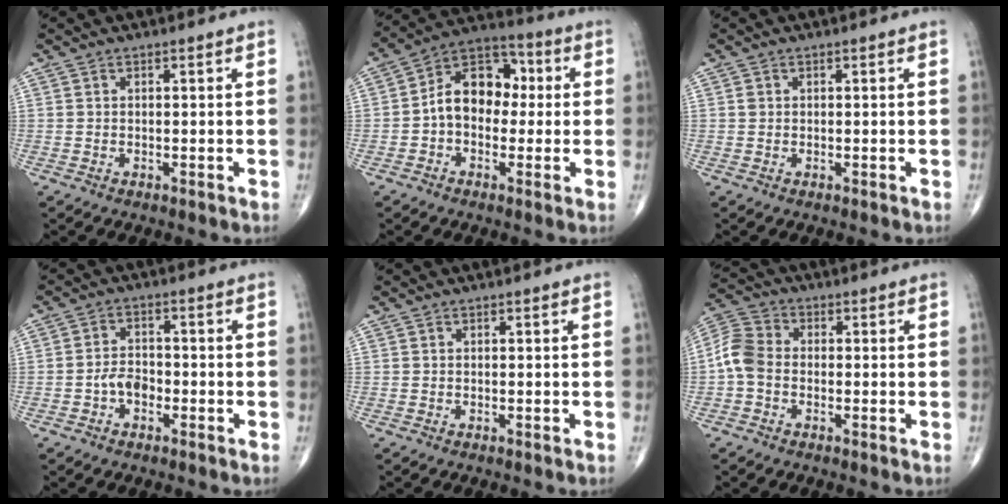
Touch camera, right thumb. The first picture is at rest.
{"total": 12.0, "force": [-0.1, 8.6, 8.4], "torque": [-0.104, 0.040, -0.016]}
{"total": 0.6, "force": [0.1, 0.6, 0.2], "torque": [-0.001, 0.001, 0.002]}
{"total": 4.1, "force": [-1.6, 2.8, 2.6], "torque": [-0.032, 0.020, -0.035]}
{"total": 0.0}
{"total": 6.4, "force": [-1.1, 4.8, 4.2], "torque": [-0.083, 0.017, -0.039]}